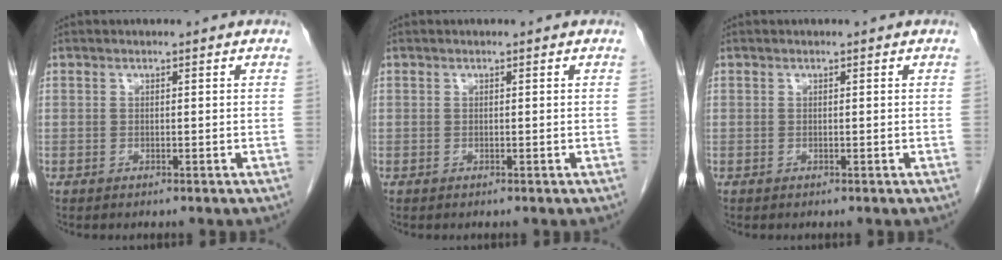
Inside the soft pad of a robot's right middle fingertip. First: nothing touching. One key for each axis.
{"total": 0.0}
{"total": 0.0}